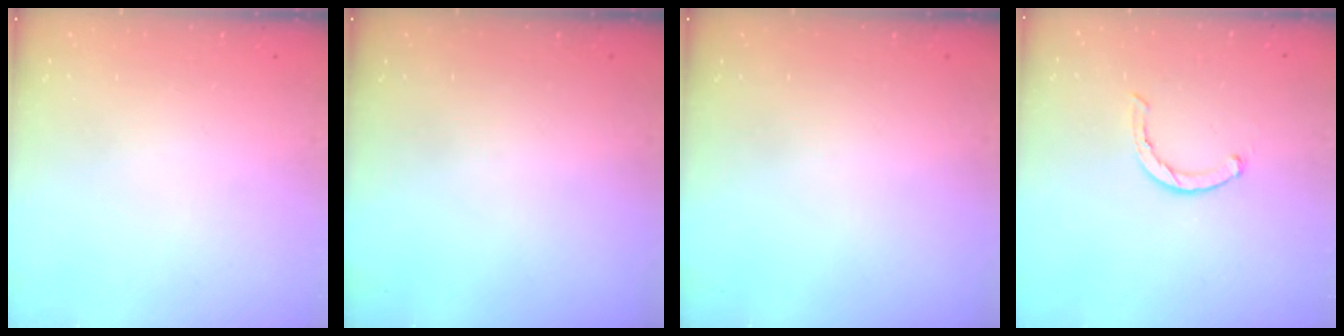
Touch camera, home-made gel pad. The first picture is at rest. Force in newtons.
{"total": 0.0}
{"total": 0.0}
{"total": 2.3, "press": 2.2, "slide": 0.5}